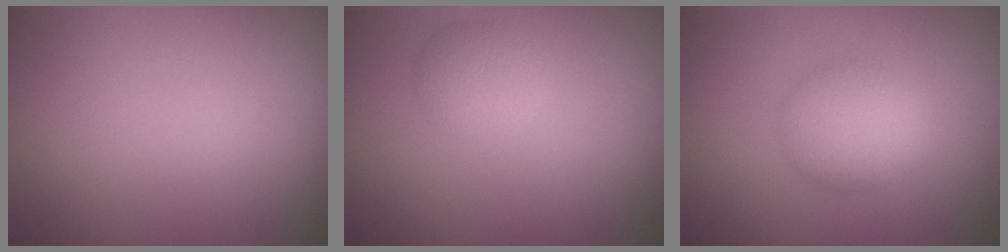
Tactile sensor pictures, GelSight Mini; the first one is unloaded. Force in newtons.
{"total": 2.2, "press": 2.2, "slide": 0.1}
{"total": 3.3, "press": 3.3, "slide": 0.1}